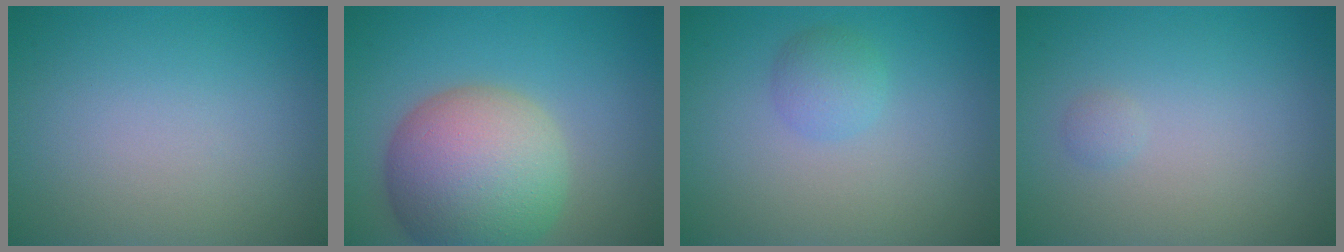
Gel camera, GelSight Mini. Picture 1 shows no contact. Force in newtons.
{"total": 10.6, "press": 10.6, "slide": 0.6}
{"total": 1.9, "press": 1.9, "slide": 0.0}
{"total": 0.6, "press": 0.6, "slide": 0.1}